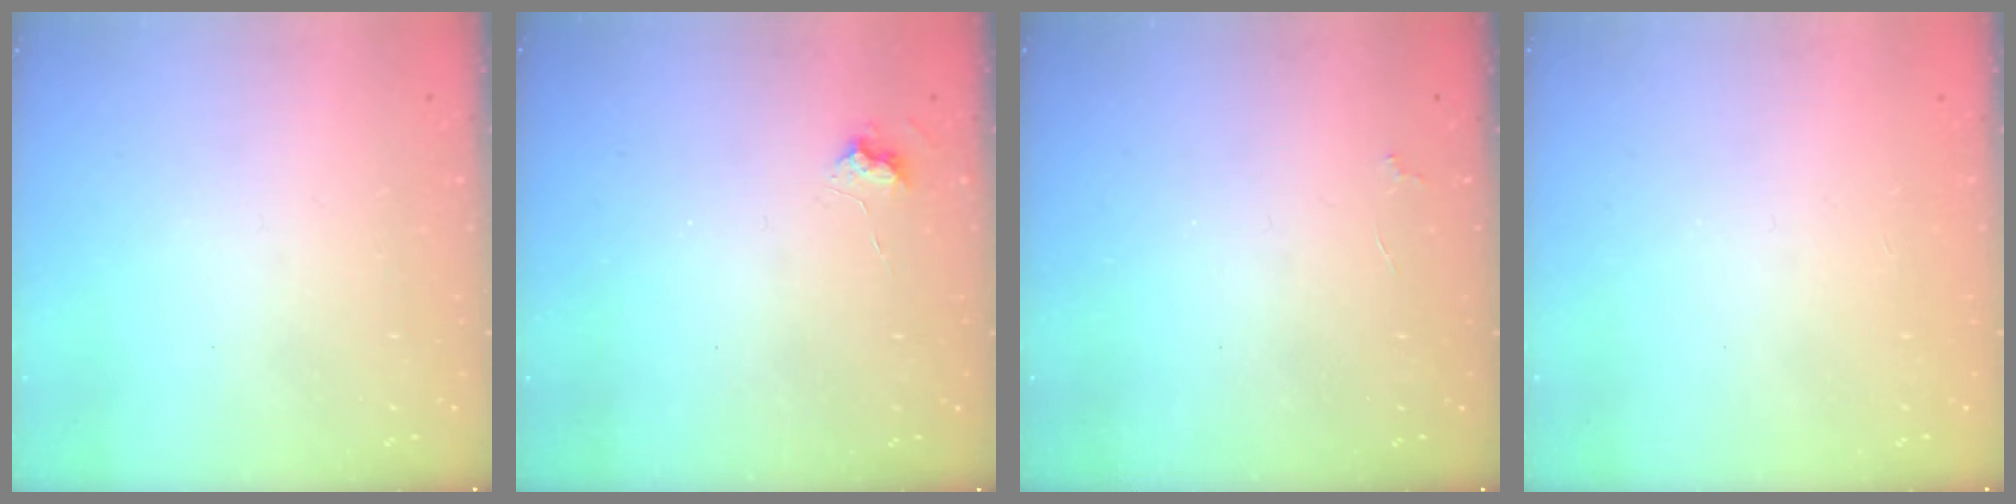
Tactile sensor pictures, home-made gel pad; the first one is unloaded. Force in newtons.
{"total": 4.1, "press": 4.0, "slide": 0.6}
{"total": 2.1, "press": 2.0, "slide": 0.4}
{"total": 1.1, "press": 1.1, "slide": 0.1}